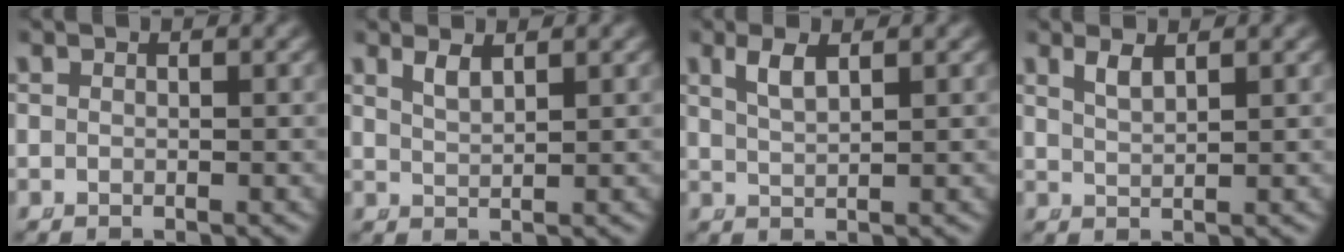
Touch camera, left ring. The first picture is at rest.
{"total": 1.4, "force": [1.1, -0.2, 0.9], "torque": [-0.020, -0.008, 0.030]}
{"total": 1.7, "force": [1.0, 0.0, 1.4], "torque": [-0.029, -0.004, 0.029]}
{"total": 1.4, "force": [1.0, -0.2, 0.9], "torque": [-0.020, -0.007, 0.030]}